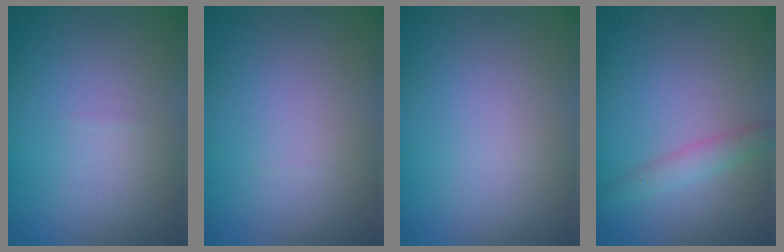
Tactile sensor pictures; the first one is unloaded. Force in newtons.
{"total": 0.0}
{"total": 0.0}
{"total": 1.6, "press": 1.6, "slide": 0.1}